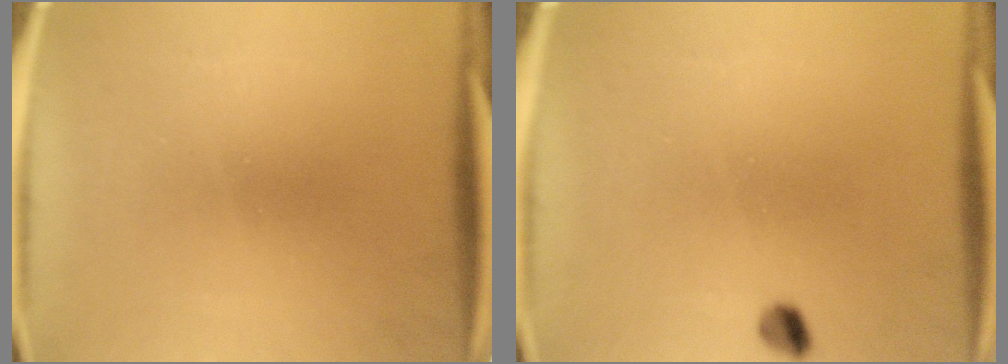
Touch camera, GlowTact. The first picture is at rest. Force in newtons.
{"total": 2.3}